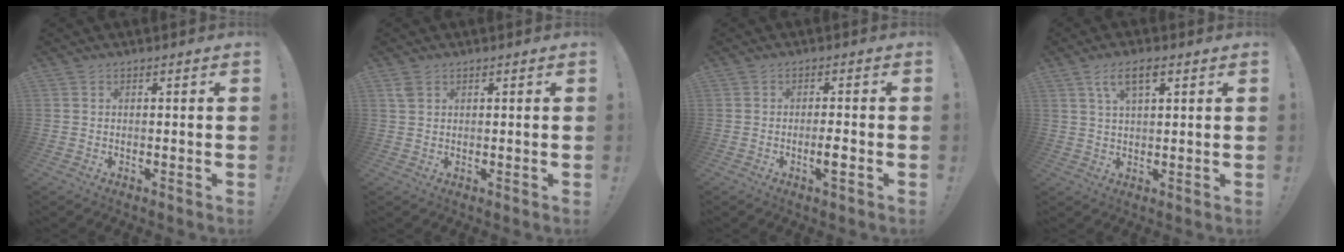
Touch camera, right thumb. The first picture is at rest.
{"total": 2.5, "force": [1.3, 1.5, 1.5], "torque": [-0.026, 0.000, 0.025]}
{"total": 3.6, "force": [-1.4, 0.4, 3.3], "torque": [-0.059, 0.002, -0.023]}
{"total": 6.4, "force": [3.0, 2.5, 5.0], "torque": [-0.085, 0.002, 0.052]}